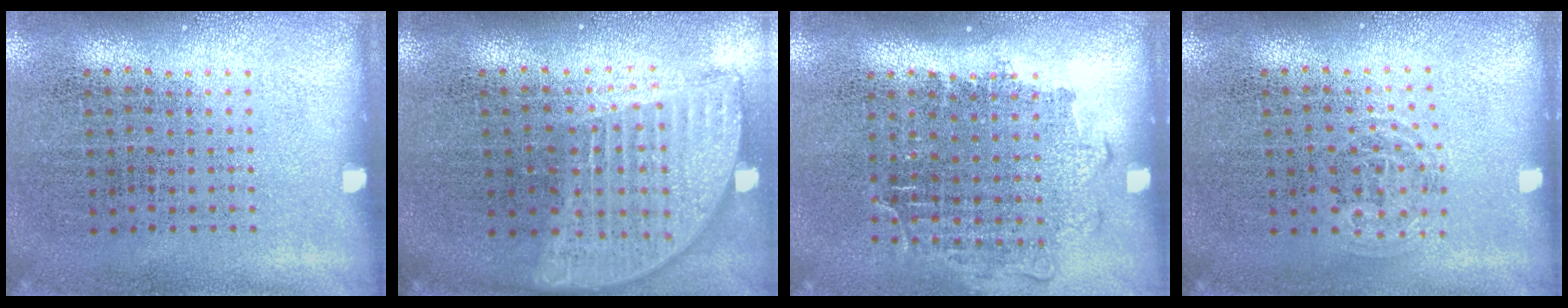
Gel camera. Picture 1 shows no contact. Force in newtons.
{"total": 2.0, "press": 1.6, "slide": 1.2}
{"total": 1.2, "press": 1.0, "slide": 0.6}
{"total": 0.8, "press": 0.6, "slide": 0.6}